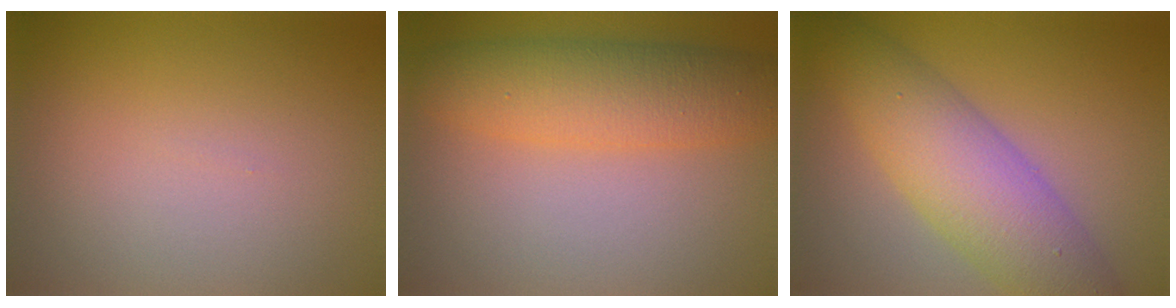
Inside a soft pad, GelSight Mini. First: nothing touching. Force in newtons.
{"total": 6.4, "press": 6.4, "slide": 0.1}
{"total": 7.5, "press": 7.5, "slide": 0.2}